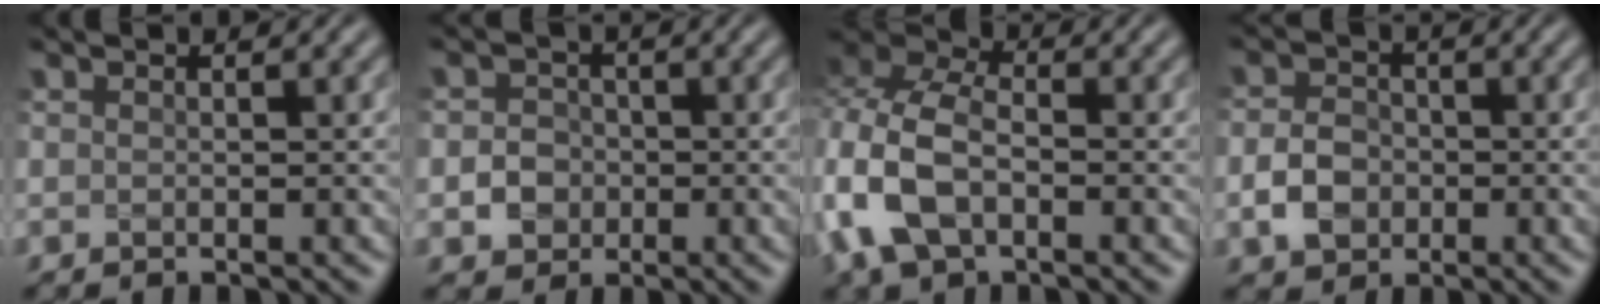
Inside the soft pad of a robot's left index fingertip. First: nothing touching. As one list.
[{"total": 2.6, "force": [-0.6, 2.3, 0.9], "torque": [0.002, 0.003, -0.019]}, {"total": 8.0, "force": [-2.1, 5.3, 5.6], "torque": [-0.154, -0.002, -0.053]}, {"total": 3.3, "force": [-1.0, 2.6, 1.8], "torque": [-0.032, 0.007, -0.023]}]